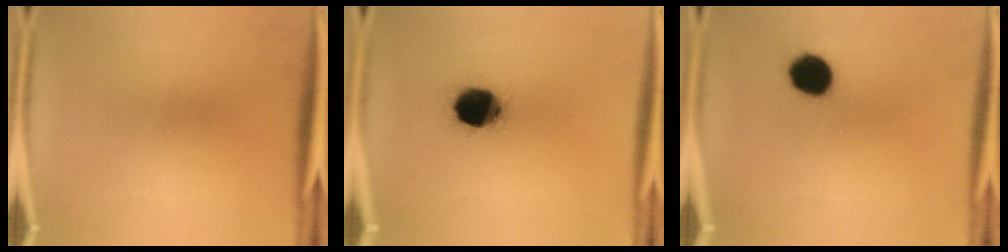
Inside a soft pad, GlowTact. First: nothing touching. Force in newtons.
{"total": 13.4}
{"total": 9.1}